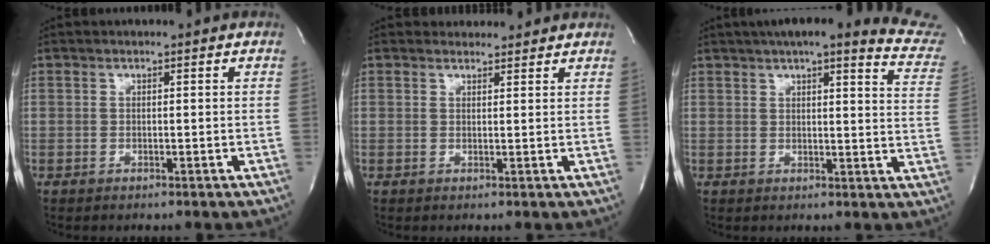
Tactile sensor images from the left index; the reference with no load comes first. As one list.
[{"total": 2.7, "force": [2.5, 0.9, -0.2], "torque": [-0.003, 0.009, 0.032]}, {"total": 20.1, "force": [18.0, 2.5, 8.6], "torque": [-0.103, -0.043, 0.192]}]